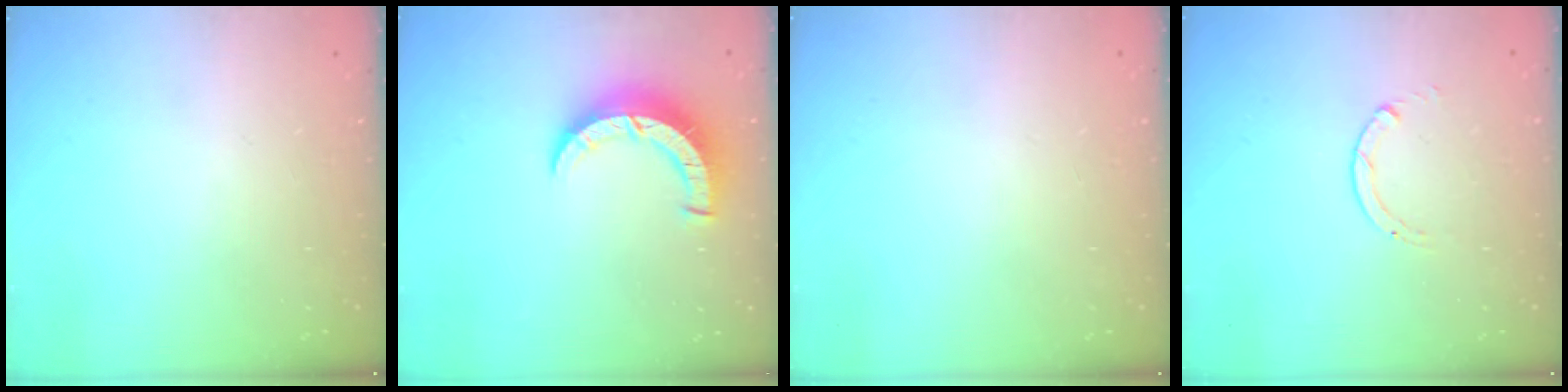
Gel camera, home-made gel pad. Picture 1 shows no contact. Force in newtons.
{"total": 8.3, "press": 8.3, "slide": 0.6}
{"total": 2.4, "press": 2.4, "slide": 0.2}
{"total": 0.8, "press": 0.7, "slide": 0.1}